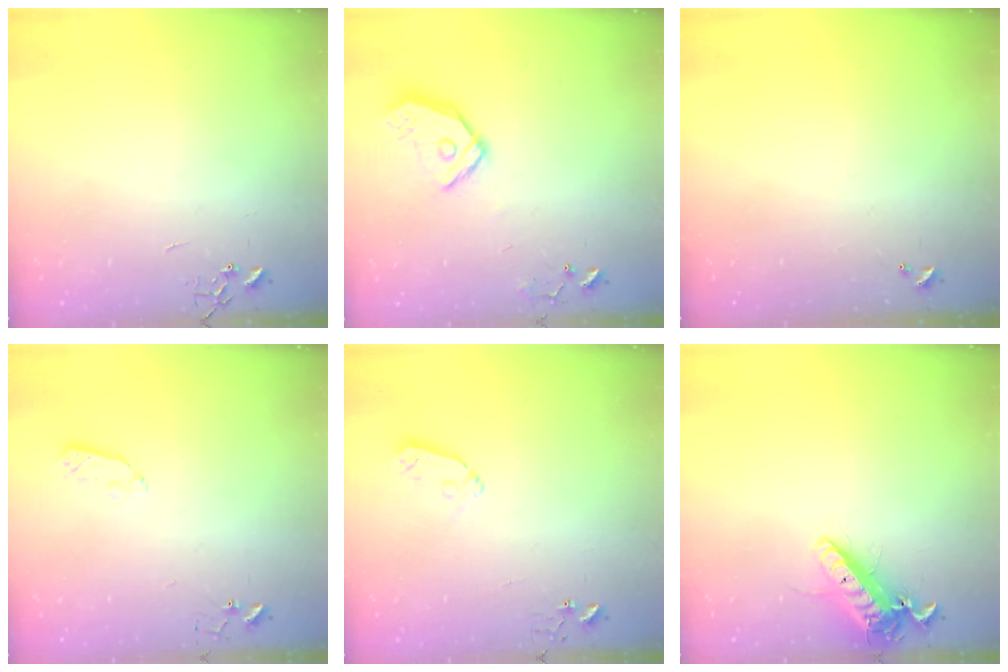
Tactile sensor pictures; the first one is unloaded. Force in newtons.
{"total": 13.9, "press": 13.7, "slide": 2.3}
{"total": 0.0}
{"total": 4.3, "press": 4.2, "slide": 0.7}
{"total": 5.9, "press": 5.8, "slide": 1.0}
{"total": 14.5, "press": 14.3, "slide": 2.0}